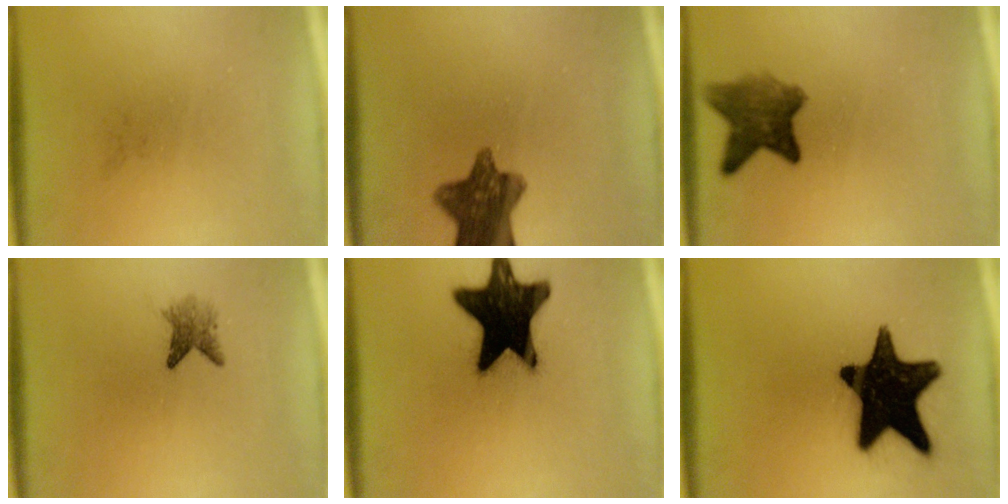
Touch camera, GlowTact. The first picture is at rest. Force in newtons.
{"total": 10.1}
{"total": 6.3}
{"total": 2.5}
{"total": 19.9}
{"total": 18.6}